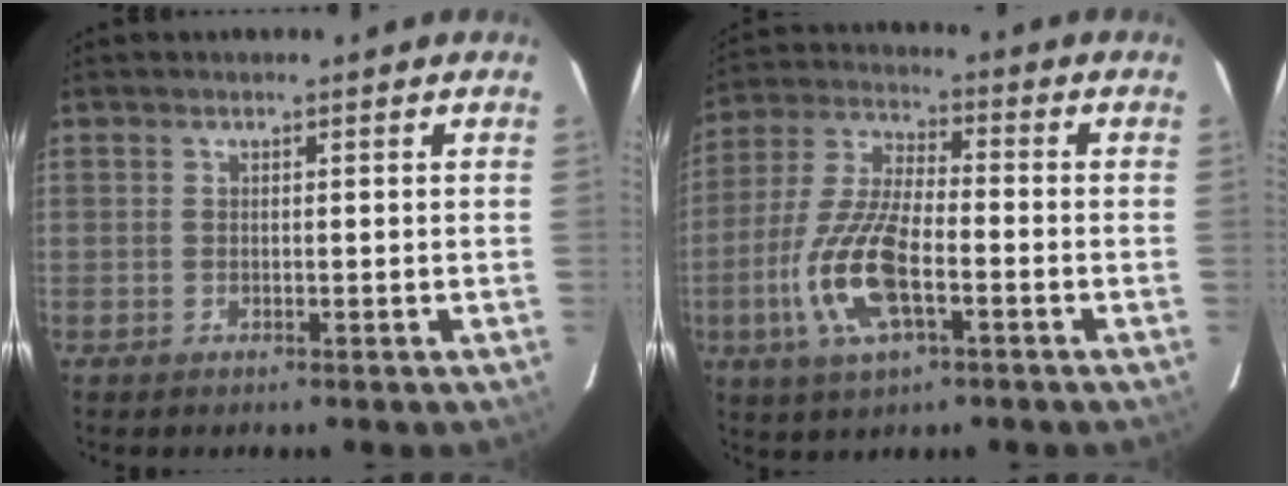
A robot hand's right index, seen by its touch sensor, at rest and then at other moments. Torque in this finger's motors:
{"motor_torque": [1.76, -0.38, 0.47, 0.15]}